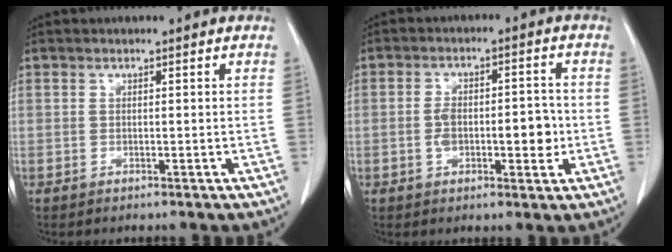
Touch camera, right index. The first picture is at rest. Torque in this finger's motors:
{"motor_torque": [0.86, -0.23, 0.38, 0.10]}